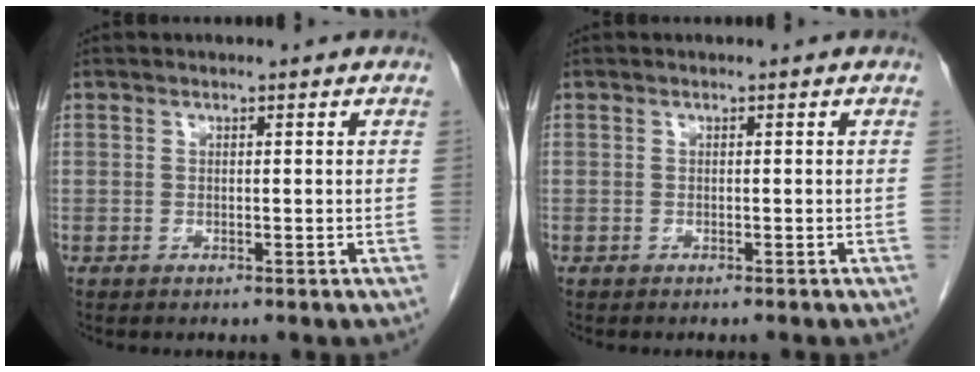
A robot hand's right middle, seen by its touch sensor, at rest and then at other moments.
{"total": 1.0, "force": [-0.9, -0.2, 0.4], "torque": [-0.002, 0.003, -0.011]}